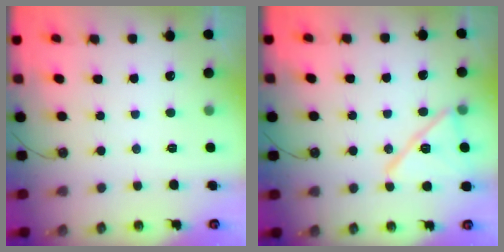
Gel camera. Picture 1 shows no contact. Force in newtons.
{"total": 14.2, "press": 14.2, "slide": 0.5}